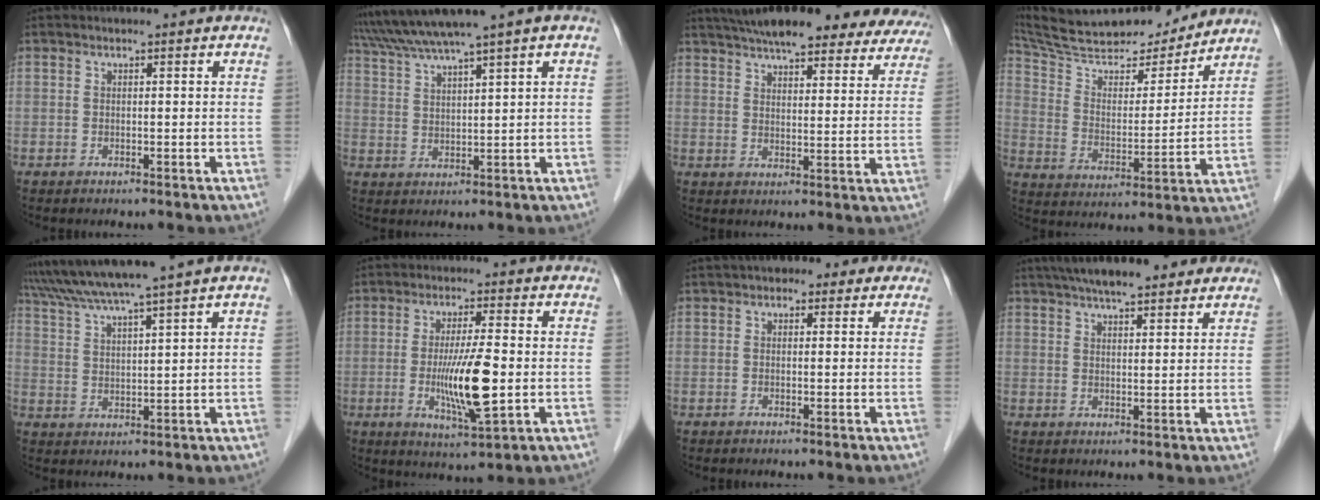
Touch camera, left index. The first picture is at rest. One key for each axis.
{"total": 8.4, "fx": 6.5, "fy": -1.6, "fz": 5.0, "tx": -0.091, "ty": 0.024, "tz": 0.117}
{"total": 26.2, "fx": 22.8, "fy": 6.5, "fz": 11.1, "tx": -0.177, "ty": 0.004, "tz": 0.277}
{"total": 22.2, "fx": 20.3, "fy": 4.3, "fz": 8.0, "tx": -0.143, "ty": 0.007, "tz": 0.317}
{"total": 10.4, "fx": 8.9, "fy": -2.1, "fz": 5.1, "tx": -0.091, "ty": 0.015, "tz": 0.152}
{"total": 9.5, "fx": -1.3, "fy": 0.7, "fz": 9.4, "tx": -0.176, "ty": -0.021, "tz": -0.024}
{"total": 4.6, "fx": 2.9, "fy": 2.7, "fz": 2.2, "tx": -0.018, "ty": 0.030, "tz": 0.035}
{"total": 12.0, "fx": 9.8, "fy": 2.7, "fz": 6.4, "tx": -0.098, "ty": 0.038, "tz": 0.141}